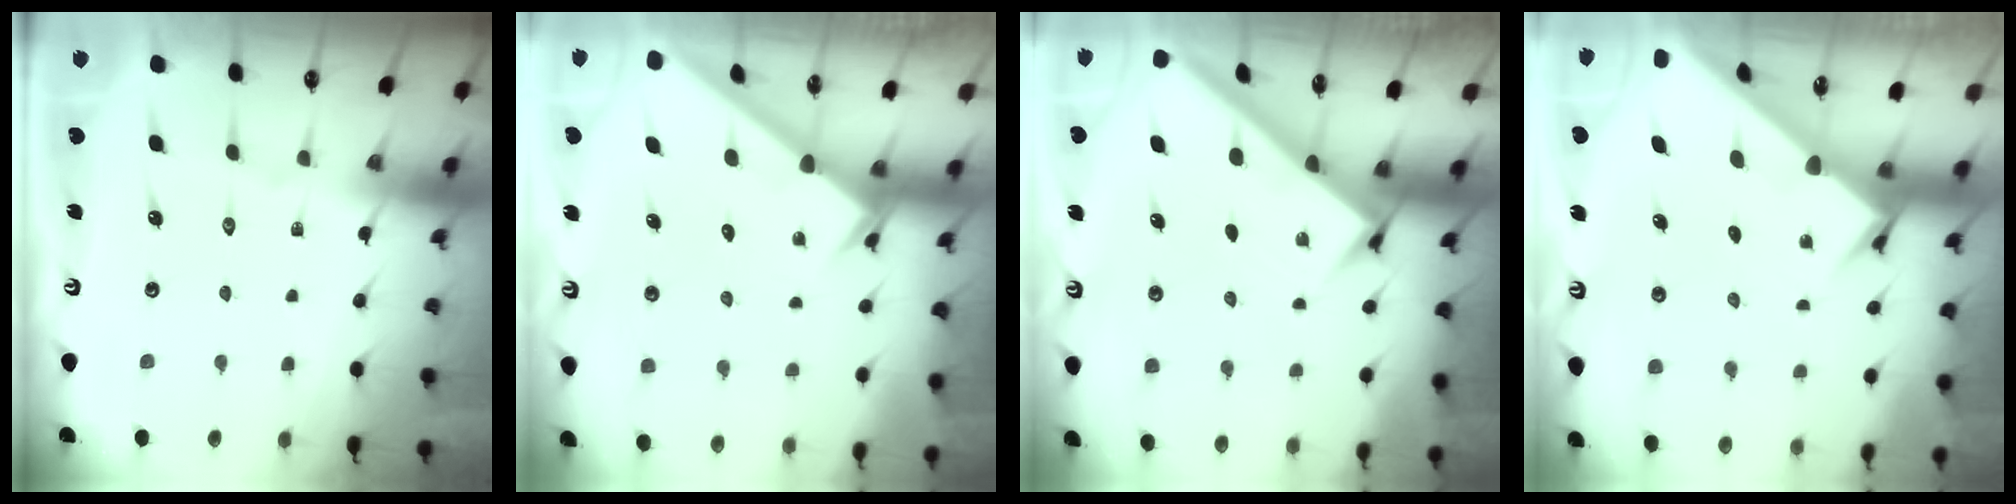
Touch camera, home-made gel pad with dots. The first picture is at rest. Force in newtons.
{"total": 2.6, "press": 2.6, "slide": 0.1}
{"total": 2.9, "press": 2.9, "slide": 0.4}
{"total": 2.2, "press": 2.2, "slide": 0.2}